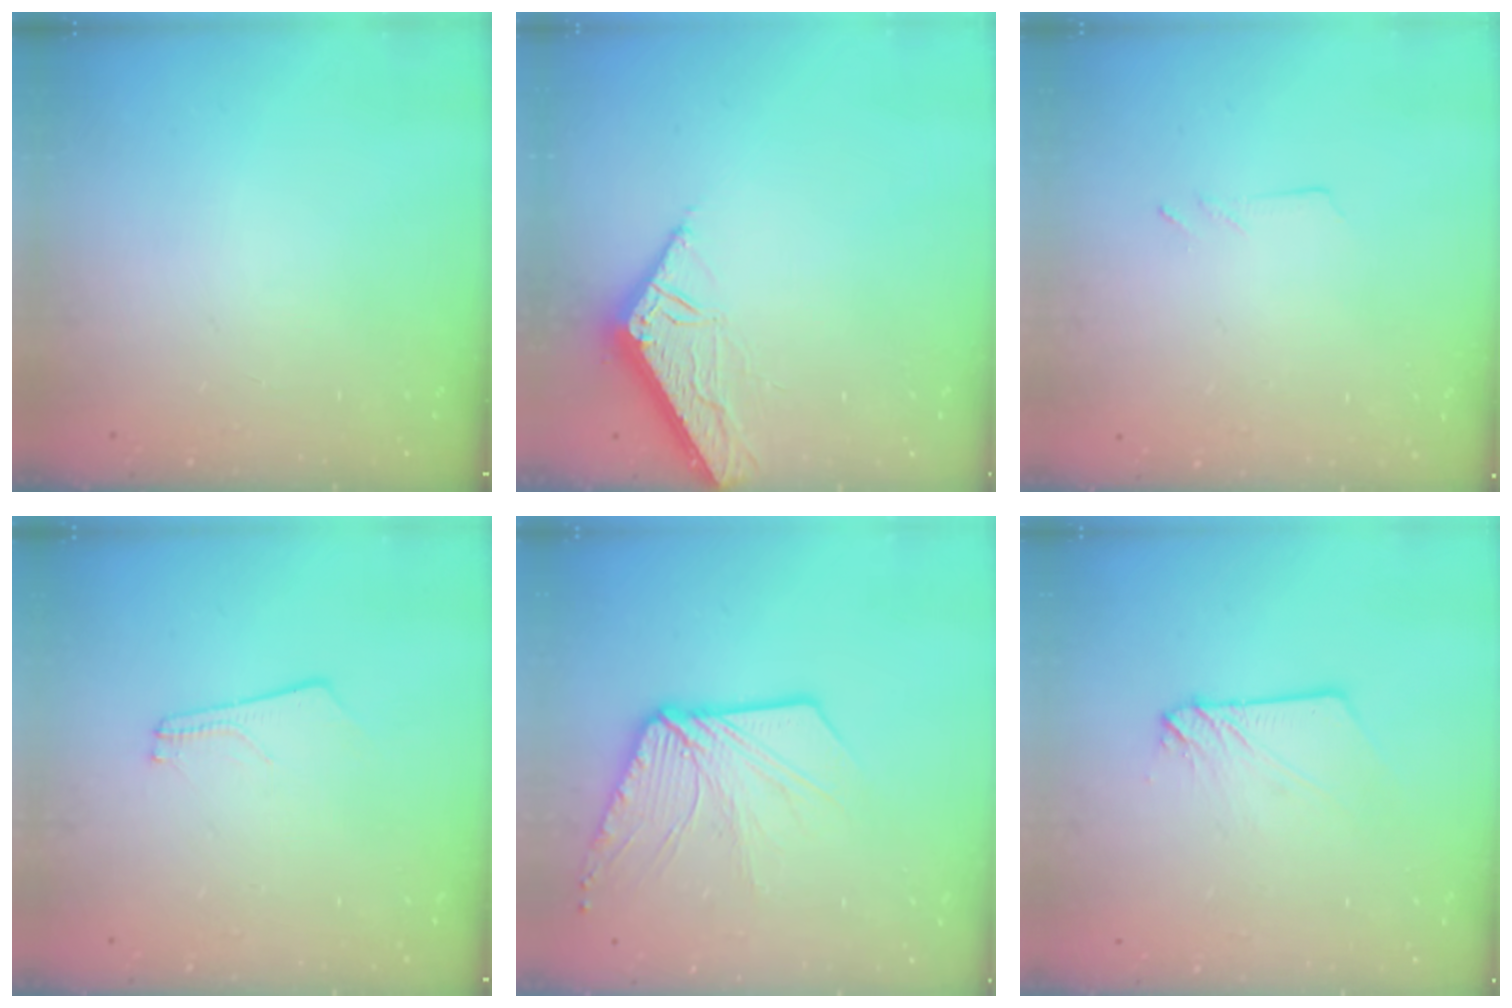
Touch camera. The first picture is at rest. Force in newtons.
{"total": 6.3, "press": 6.3, "slide": 0.3}
{"total": 2.2, "press": 2.2, "slide": 0.2}
{"total": 2.2, "press": 2.2, "slide": 0.3}
{"total": 12.8, "press": 12.7, "slide": 1.4}
{"total": 3.2, "press": 3.2, "slide": 0.2}